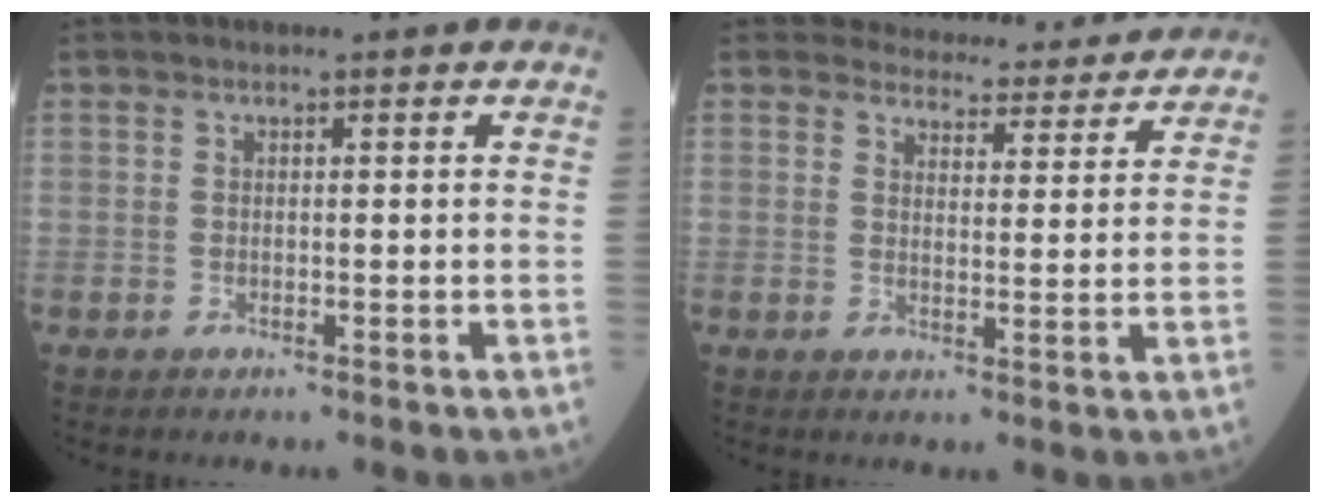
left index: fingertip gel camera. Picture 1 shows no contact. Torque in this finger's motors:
{"motor_torque": [-0.13, 0.00, -0.36, -0.15]}